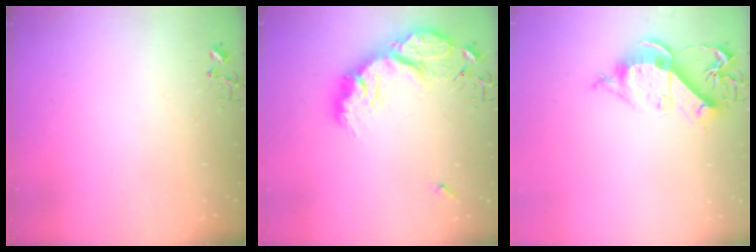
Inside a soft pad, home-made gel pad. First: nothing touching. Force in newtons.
{"total": 19.6, "press": 19.6, "slide": 1.3}
{"total": 11.6, "press": 11.5, "slide": 1.4}